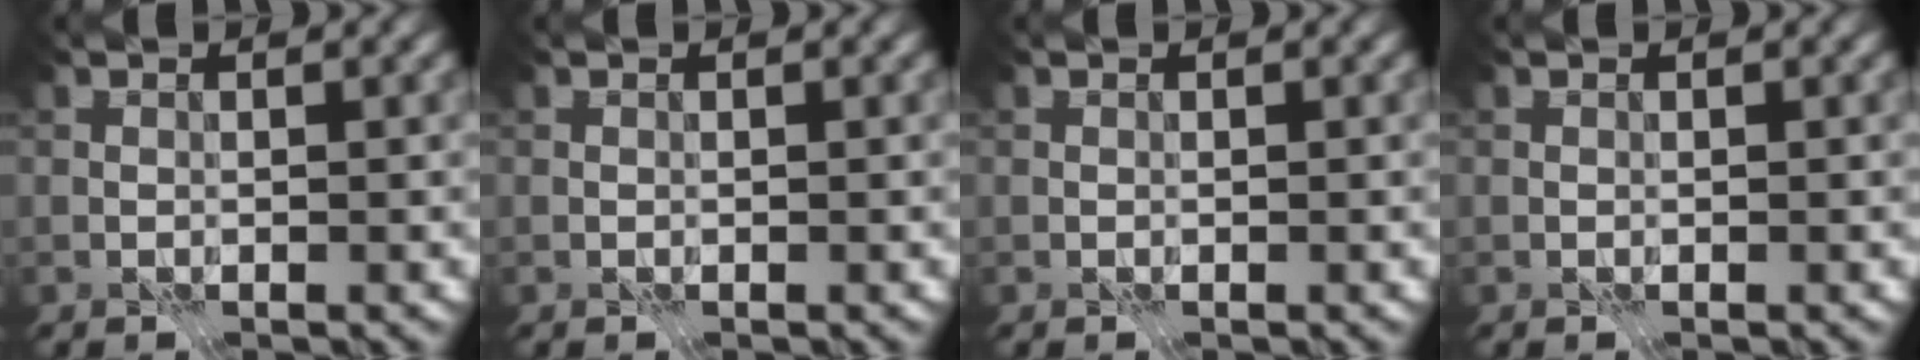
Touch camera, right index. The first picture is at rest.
{"total": 0.0}
{"total": 0.0}
{"total": 0.0}